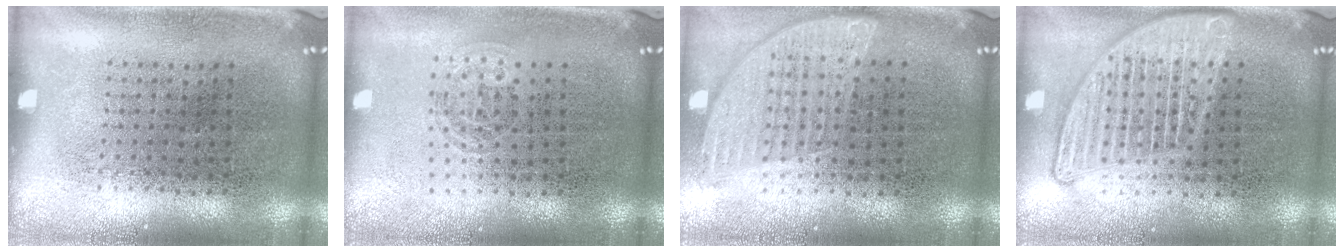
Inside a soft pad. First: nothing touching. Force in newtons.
{"total": 0.9, "press": 0.6, "slide": 0.6}
{"total": 0.9, "press": 0.9, "slide": 0.0}
{"total": 2.9, "press": 2.9, "slide": 0.3}